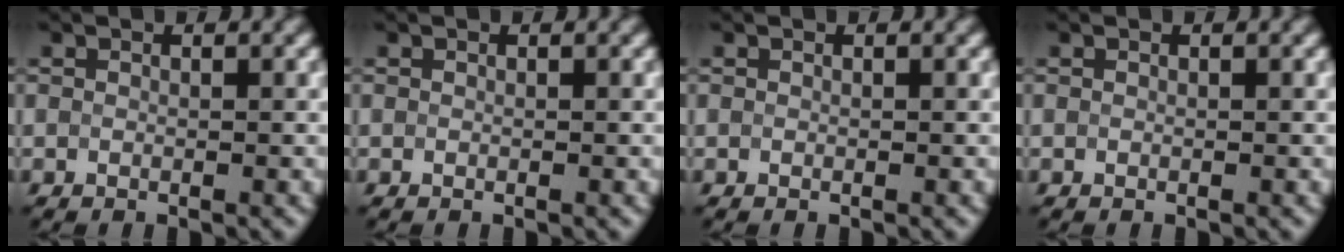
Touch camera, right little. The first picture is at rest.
{"total": 0.0}
{"total": 0.0}
{"total": 0.0}